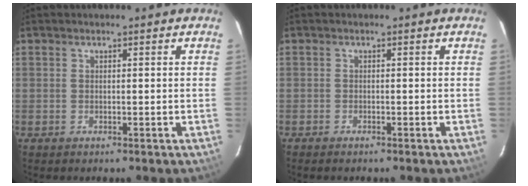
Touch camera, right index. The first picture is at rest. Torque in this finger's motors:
{"motor_torque": [0.36, -0.19, 0.12, 0.01]}